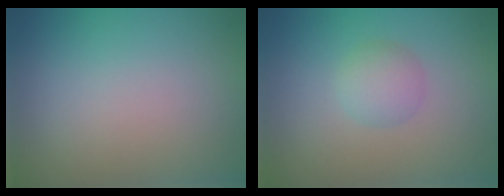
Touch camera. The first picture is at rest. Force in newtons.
{"total": 2.1, "press": 2.1, "slide": 0.1}